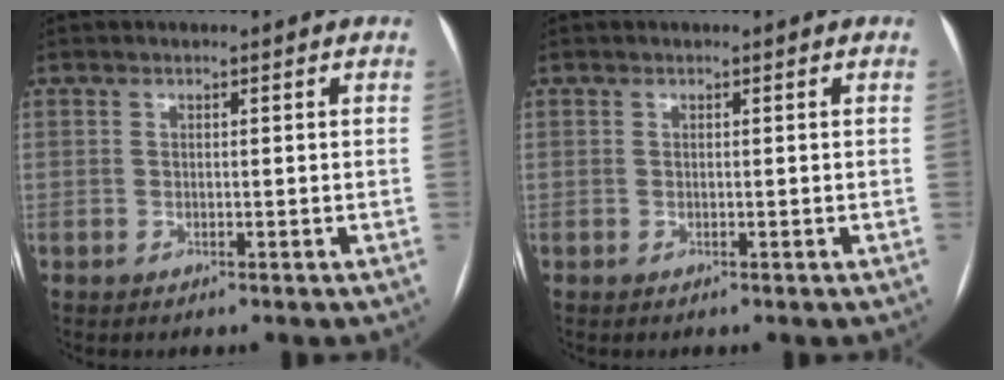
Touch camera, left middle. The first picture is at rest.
{"total": 0.0}